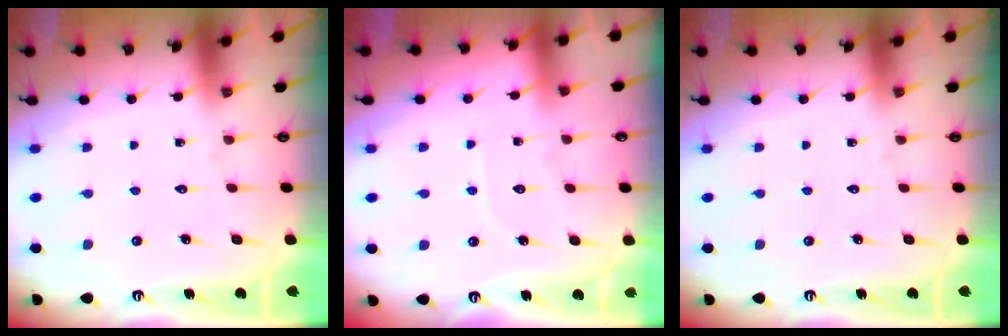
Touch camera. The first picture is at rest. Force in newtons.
{"total": 4.0, "press": 4.0, "slide": 0.3}
{"total": 0.0}